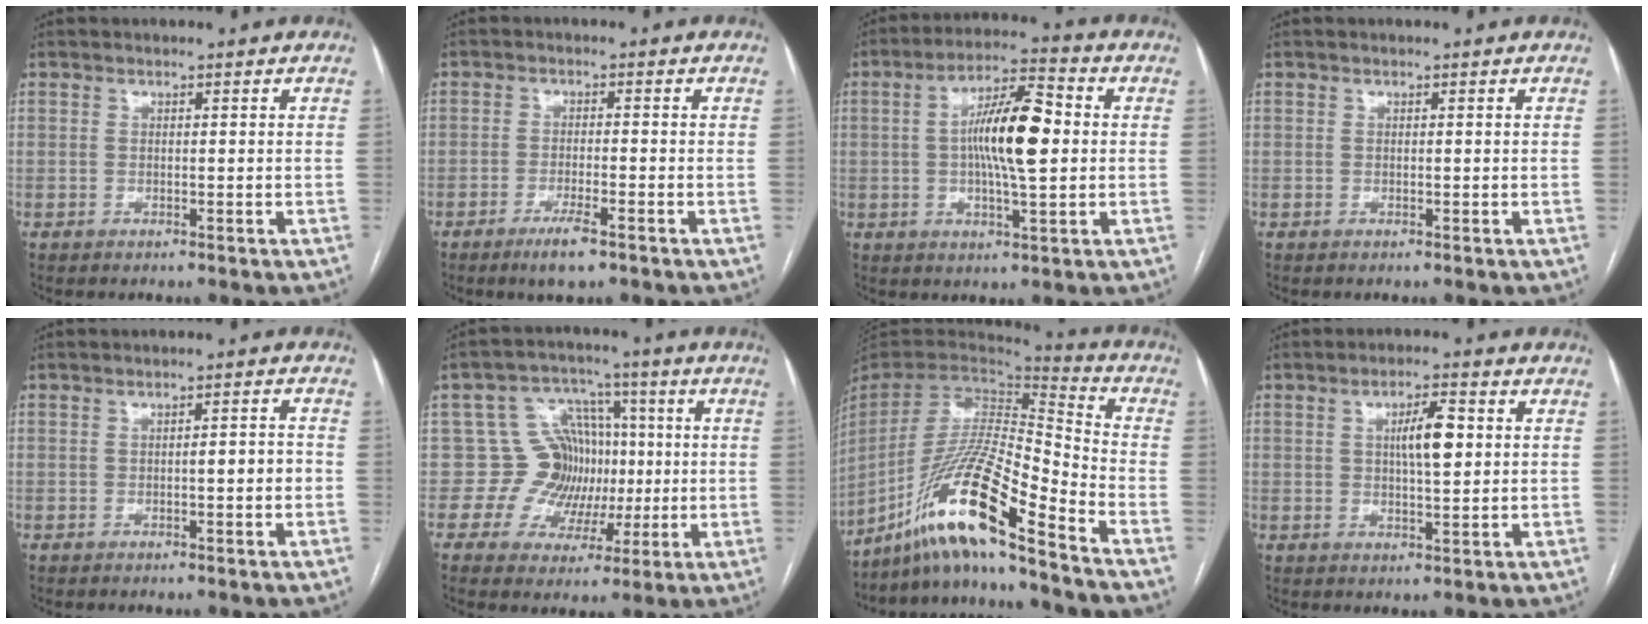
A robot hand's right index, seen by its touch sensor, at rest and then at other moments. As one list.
[{"total": 4.4, "force": [-2.9, 0.5, 3.3], "torque": [-0.065, -0.008, -0.050]}, {"total": 11.5, "force": [0.7, 2.2, 11.3], "torque": [-0.203, 0.016, 0.006]}, {"total": 0.0}, {"total": 2.8, "force": [-0.8, 0.6, 2.6], "torque": [-0.035, 0.008, -0.011]}, {"total": 9.5, "force": [0.0, 9.0, 3.0], "torque": [-0.035, 0.041, 0.009]}, {"total": 18.3, "force": [-13.2, 0.1, 12.7], "torque": [-0.267, -0.011, -0.248]}, {"total": 5.8, "force": [1.1, 1.3, 5.5], "torque": [-0.095, 0.009, 0.021]}]